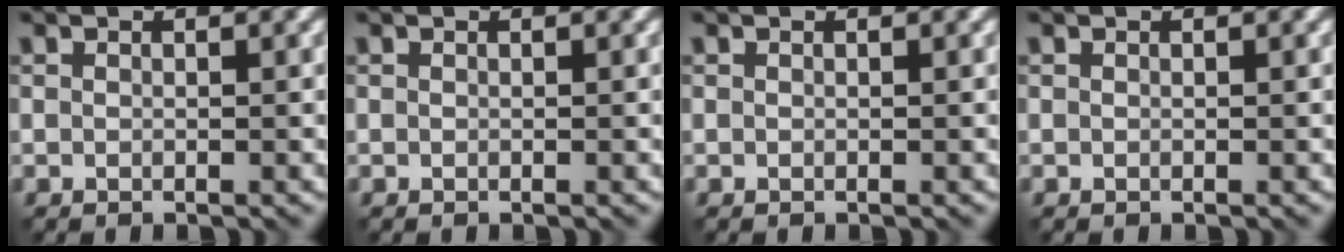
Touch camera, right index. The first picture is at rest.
{"total": 0.0}
{"total": 0.0}
{"total": 0.0}